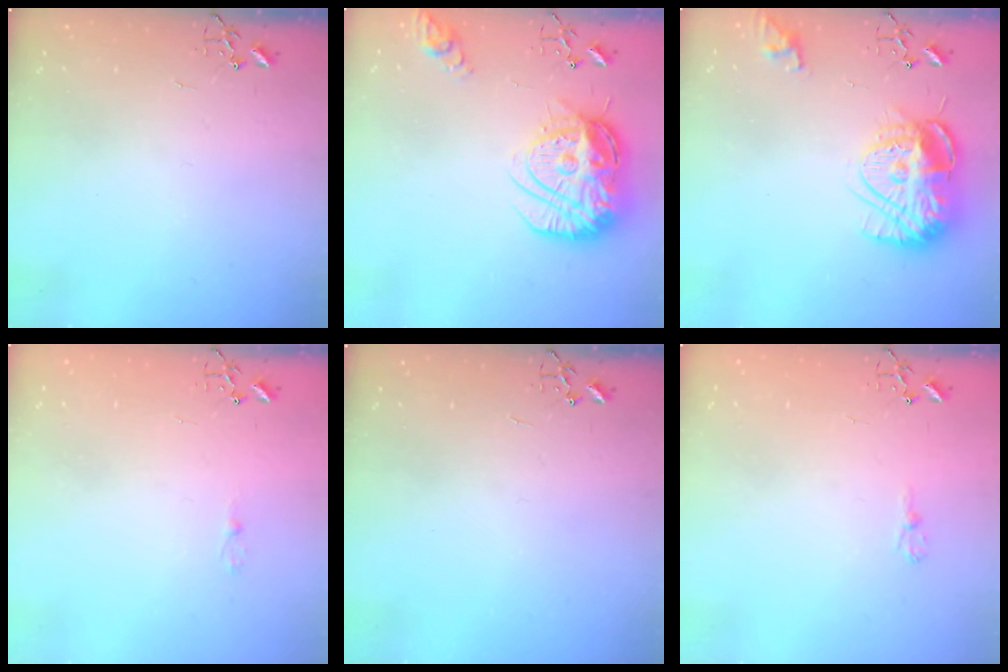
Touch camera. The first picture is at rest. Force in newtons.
{"total": 19.4, "press": 19.3, "slide": 1.7}
{"total": 15.8, "press": 15.7, "slide": 1.4}
{"total": 2.5, "press": 2.5, "slide": 0.3}
{"total": 0.0}
{"total": 4.8, "press": 4.8, "slide": 0.5}